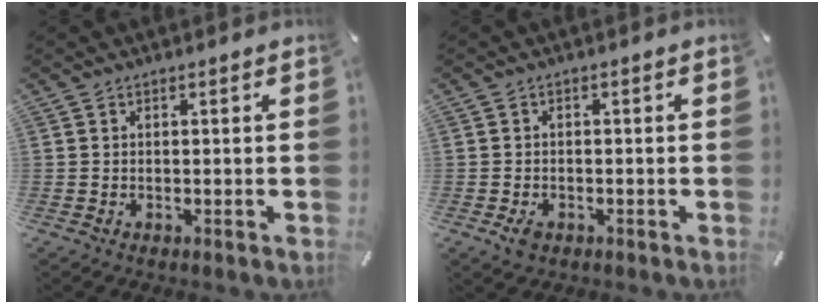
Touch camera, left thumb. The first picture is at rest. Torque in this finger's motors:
{"motor_torque": [0.25, 0.25, 0.23, 0.11, -0.01]}